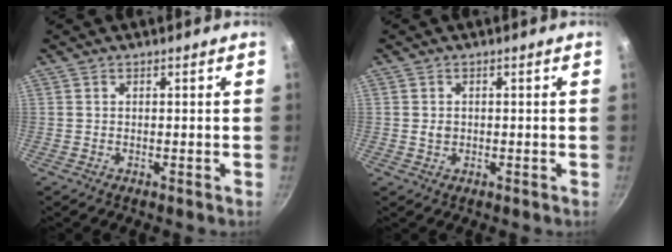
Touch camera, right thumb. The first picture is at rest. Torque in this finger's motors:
{"motor_torque": [-0.23, 0.18, 0.29, -0.38, 0.01]}